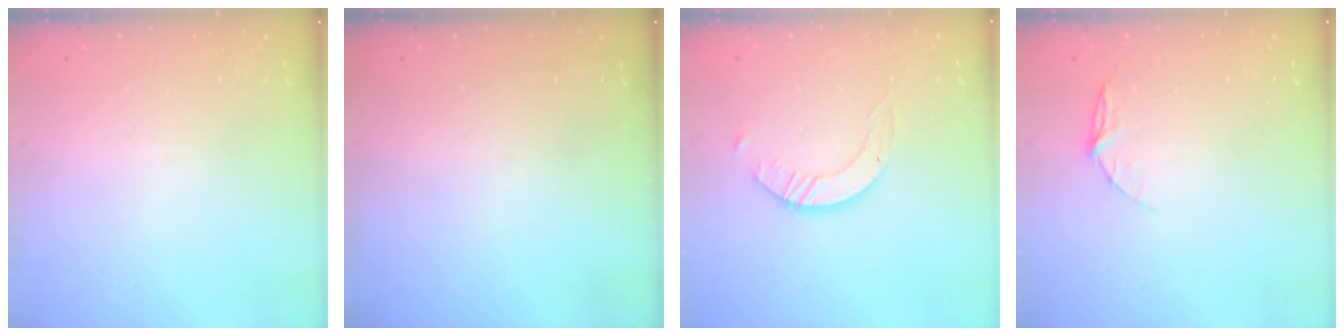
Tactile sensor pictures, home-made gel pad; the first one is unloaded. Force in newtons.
{"total": 0.0}
{"total": 2.9, "press": 2.9, "slide": 0.3}
{"total": 5.4, "press": 5.4, "slide": 0.5}